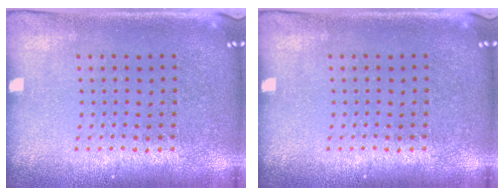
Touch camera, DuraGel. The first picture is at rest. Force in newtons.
{"total": 0.0}